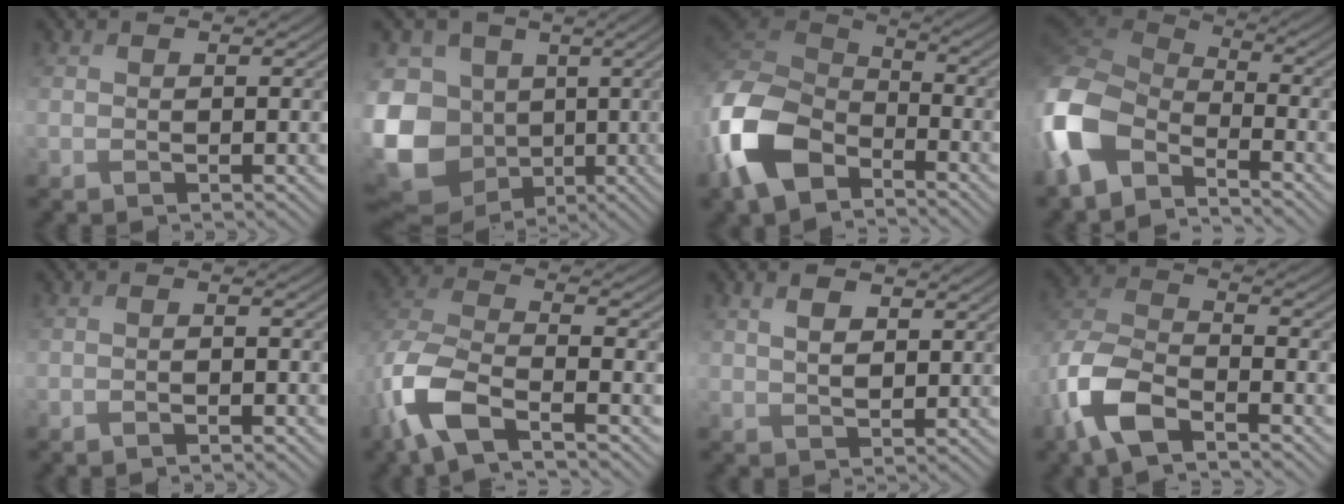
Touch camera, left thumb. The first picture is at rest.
{"total": 18.2, "force": [-2.6, 15.4, 9.4], "torque": [-0.271, -0.022, -0.065]}
{"total": 12.3, "force": [-6.5, 7.3, 7.5], "torque": [-0.200, -0.023, -0.143]}
{"total": 12.0, "force": [-6.8, 6.1, 7.7], "torque": [-0.202, -0.017, -0.150]}
{"total": 2.0, "force": [-1.1, 0.4, 1.6], "torque": [-0.028, 0.002, -0.020]}
{"total": 9.4, "force": [-4.8, 3.7, 7.2], "torque": [-0.167, -0.007, -0.112]}
{"total": 3.1, "force": [1.4, 1.6, 2.3], "torque": [-0.048, 0.000, 0.028]}
{"total": 10.2, "force": [-5.6, 4.6, 7.2], "torque": [-0.169, -0.009, -0.130]}